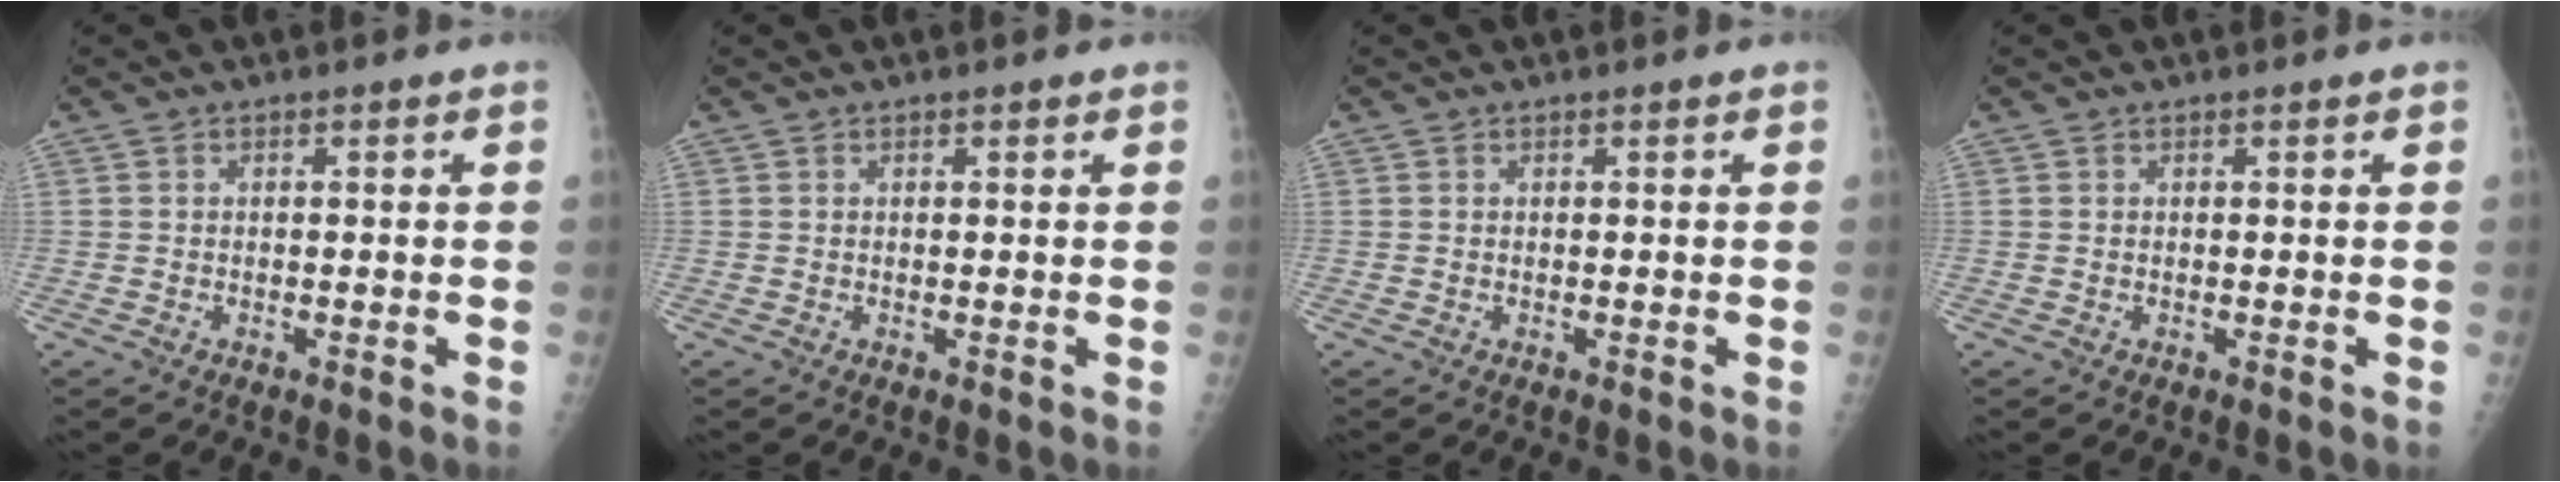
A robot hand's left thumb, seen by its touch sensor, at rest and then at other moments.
{"total": 0.6, "force": [0.5, 0.2, 0.4], "torque": [-0.004, -0.001, 0.007]}
{"total": 0.0}
{"total": 0.0}